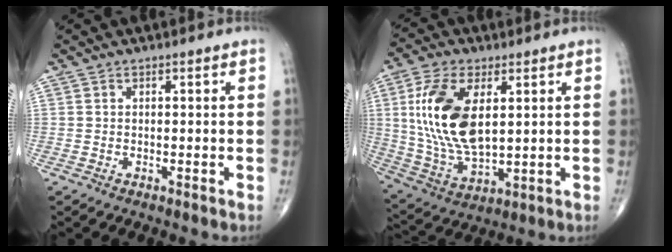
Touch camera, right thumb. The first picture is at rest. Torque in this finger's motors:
{"motor_torque": [0.76, 2.70, 1.62, 0.50, 0.54]}